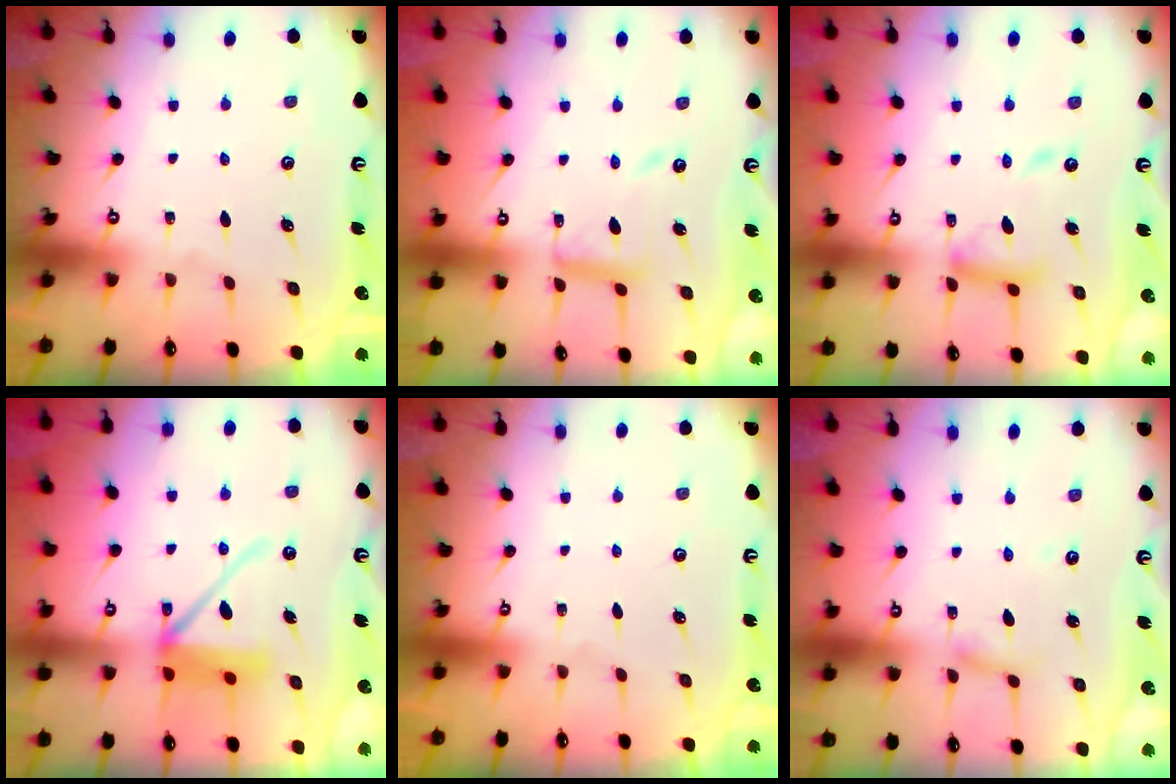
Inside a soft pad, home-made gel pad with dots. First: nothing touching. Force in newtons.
{"total": 10.4, "press": 10.3, "slide": 0.8}
{"total": 12.6, "press": 12.6, "slide": 1.1}
{"total": 12.3, "press": 12.1, "slide": 1.9}
{"total": 0.0}
{"total": 3.7, "press": 3.7, "slide": 0.3}